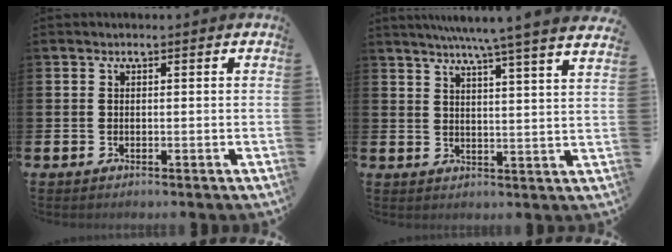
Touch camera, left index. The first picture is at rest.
{"total": 6.4, "force": [5.9, -1.0, 2.3], "torque": [-0.054, -0.038, 0.099]}